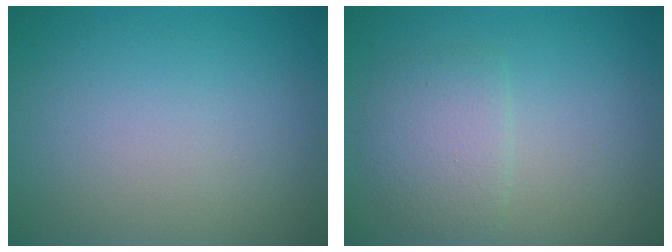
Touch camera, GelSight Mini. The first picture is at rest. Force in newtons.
{"total": 2.9, "press": 2.9, "slide": 0.1}